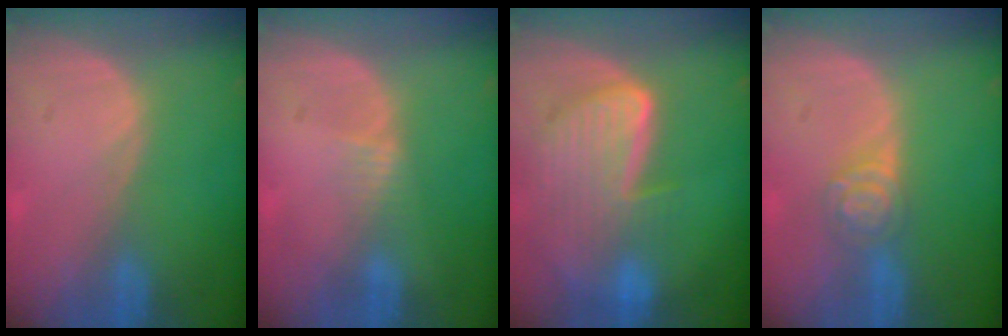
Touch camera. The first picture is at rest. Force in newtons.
{"total": 1.4, "press": 1.1, "slide": 0.8}
{"total": 9.4, "press": 8.1, "slide": 4.9}
{"total": 4.3, "press": 3.9, "slide": 1.9}